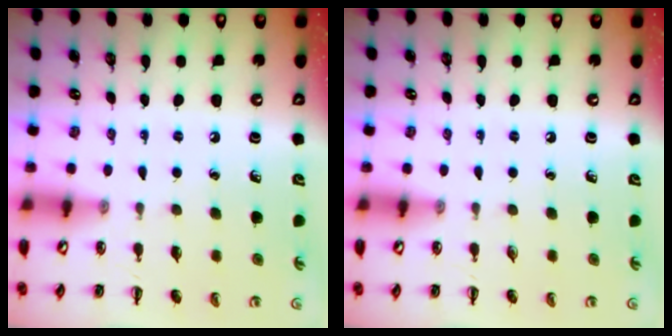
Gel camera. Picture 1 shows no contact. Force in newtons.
{"total": 0.0}